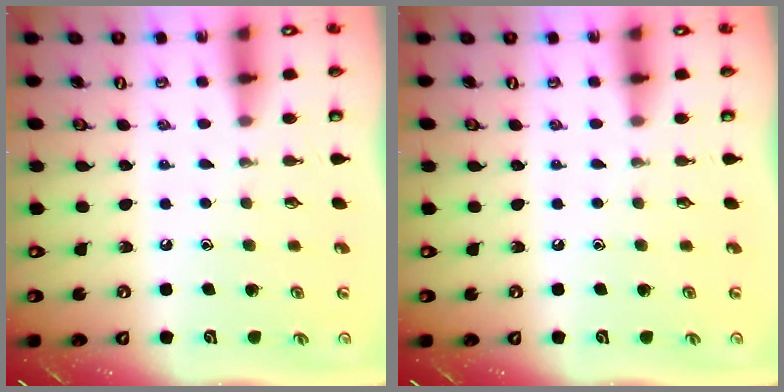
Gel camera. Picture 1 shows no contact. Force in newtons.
{"total": 0.0}